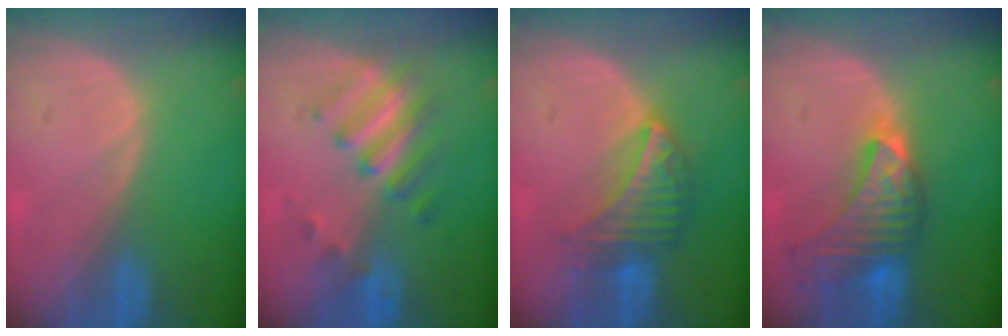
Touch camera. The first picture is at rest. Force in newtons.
{"total": 5.8, "press": 5.7, "slide": 0.9}
{"total": 6.4, "press": 6.3, "slide": 1.1}
{"total": 8.0, "press": 7.9, "slide": 1.4}